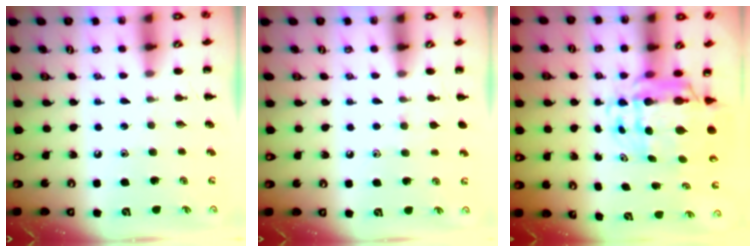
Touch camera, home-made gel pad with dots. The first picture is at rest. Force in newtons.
{"total": 4.8, "press": 4.5, "slide": 1.7}
{"total": 9.2, "press": 8.8, "slide": 2.8}